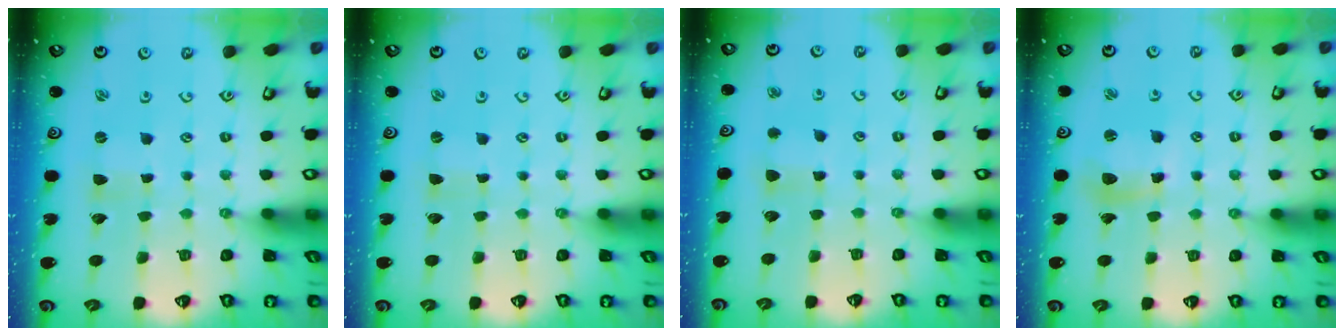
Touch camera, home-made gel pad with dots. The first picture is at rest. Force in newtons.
{"total": 0.0}
{"total": 4.7, "press": 4.7, "slide": 0.5}
{"total": 8.8, "press": 8.8, "slide": 1.0}